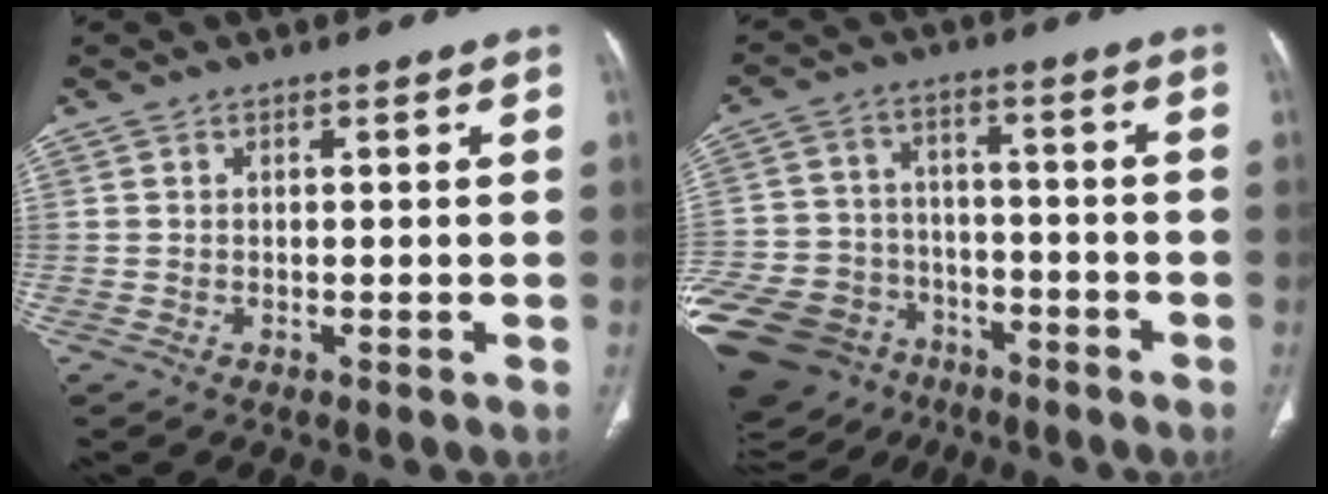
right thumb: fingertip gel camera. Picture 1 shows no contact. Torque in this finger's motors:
{"motor_torque": [3.71, 0.60, 0.81, -0.79, 0.57]}